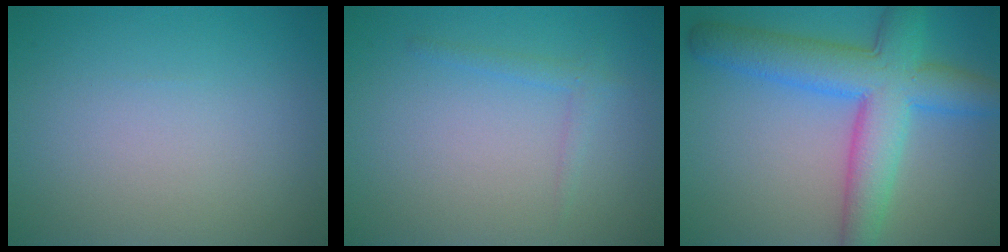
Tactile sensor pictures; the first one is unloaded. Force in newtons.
{"total": 1.2, "press": 1.2, "slide": 0.1}
{"total": 8.2, "press": 8.2, "slide": 0.3}